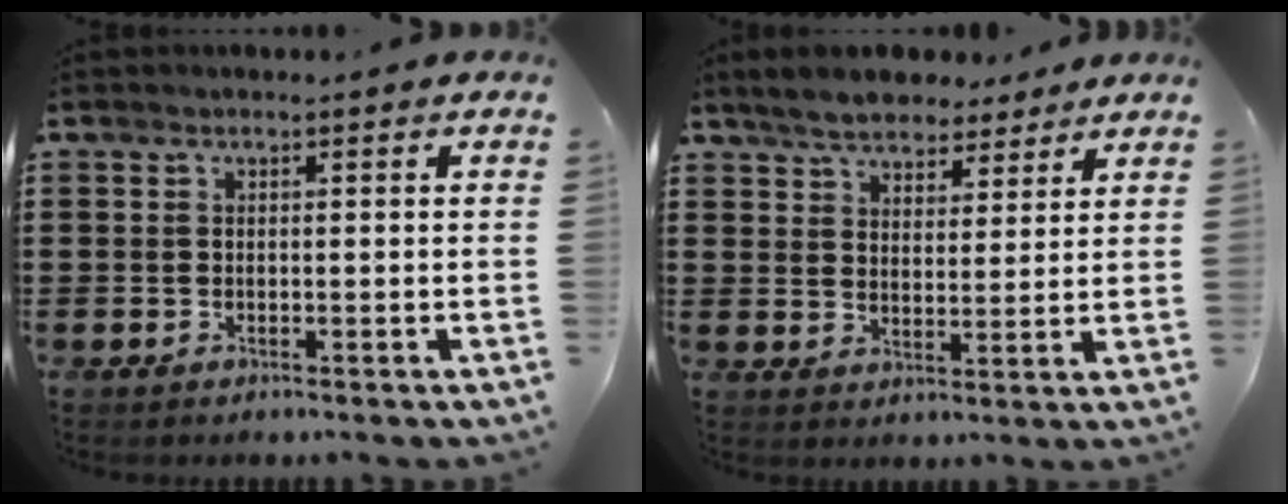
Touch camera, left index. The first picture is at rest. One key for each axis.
{"total": 5.6, "fx": 5.1, "fy": 1.9, "fz": 1.2, "tx": -0.043, "ty": -0.004, "tz": 0.096}